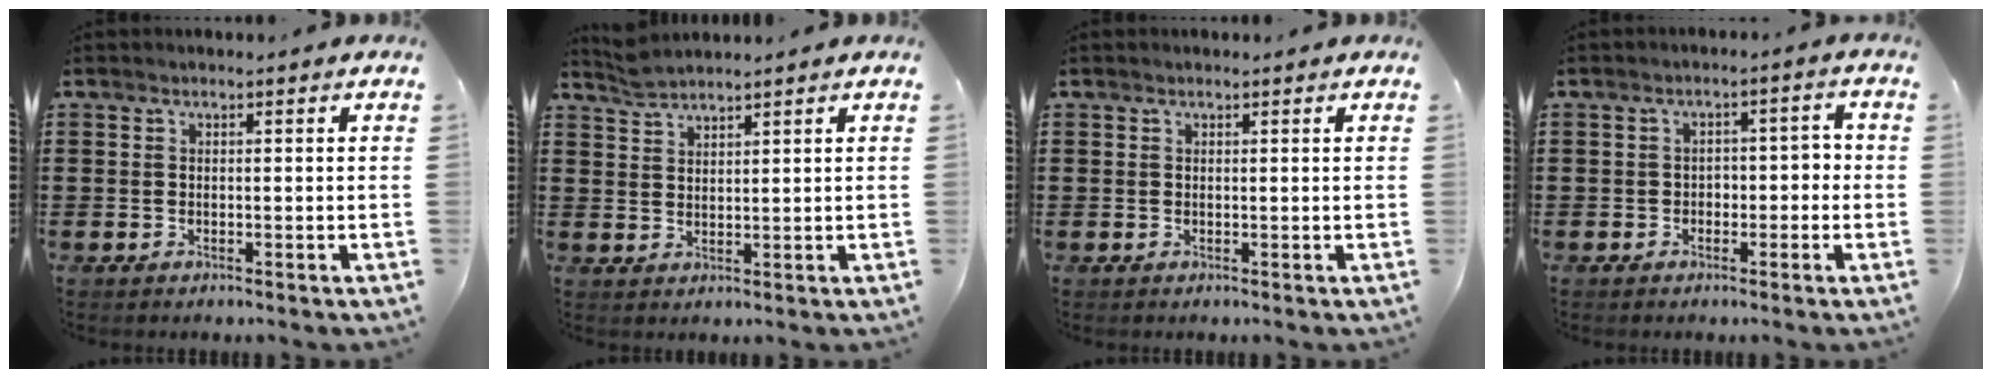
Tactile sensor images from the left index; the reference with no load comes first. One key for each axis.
{"total": 2.4, "fx": 2.3, "fy": 0.1, "fz": 0.4, "tx": -0.014, "ty": -0.001, "tz": 0.045}
{"total": 0.0}
{"total": 2.4, "fx": -1.1, "fy": 1.7, "fz": 1.1, "tx": -0.030, "ty": 0.007, "tz": -0.029}